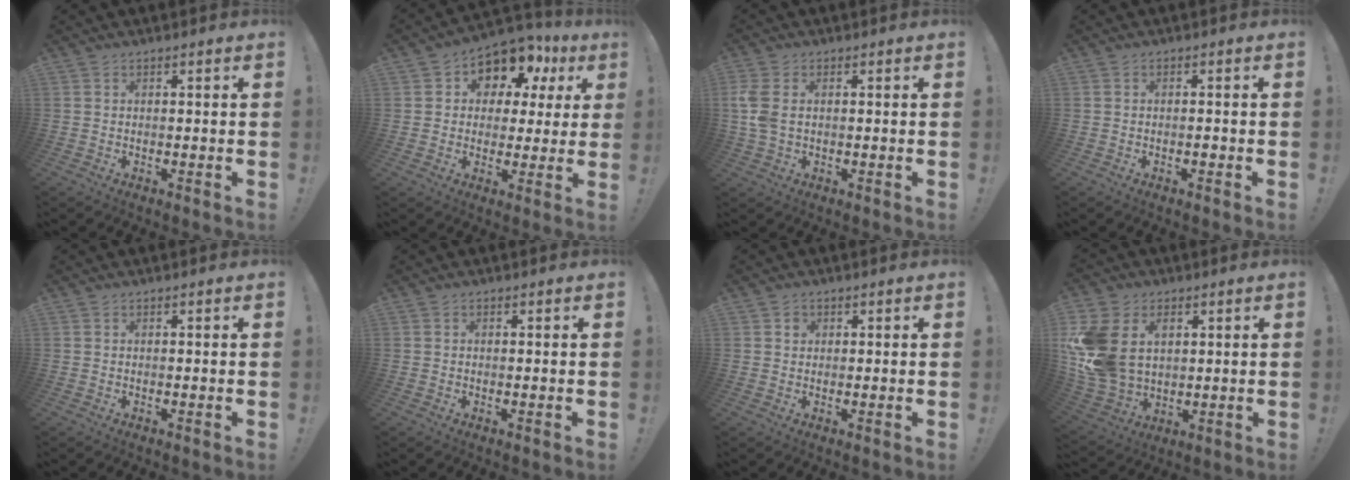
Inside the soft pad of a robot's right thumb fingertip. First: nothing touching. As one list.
[{"total": 9.4, "force": [5.3, 6.5, 4.2], "torque": [-0.056, -0.047, 0.095]}, {"total": 5.4, "force": [0.7, 3.5, 4.1], "torque": [-0.091, 0.000, 0.012]}, {"total": 1.2, "force": [-1.0, 0.3, 0.6], "torque": [-0.014, 0.004, -0.015]}, {"total": 0.0}, {"total": 0.0}, {"total": 1.5, "force": [0.5, 1.4, 0.3], "torque": [0.006, -0.002, 0.006]}, {"total": 17.1, "force": [3.9, 13.1, 10.4], "torque": [-0.217, -0.014, 0.078]}]